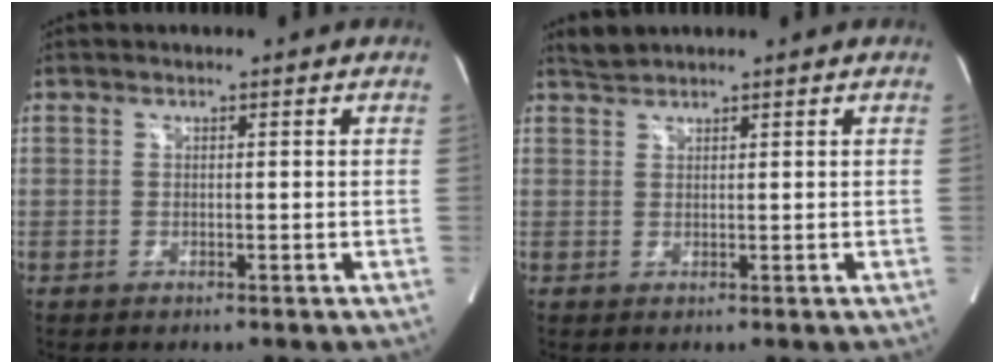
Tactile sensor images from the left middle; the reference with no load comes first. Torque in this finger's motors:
{"motor_torque": [0.06, 0.03, -0.11, 0.00]}